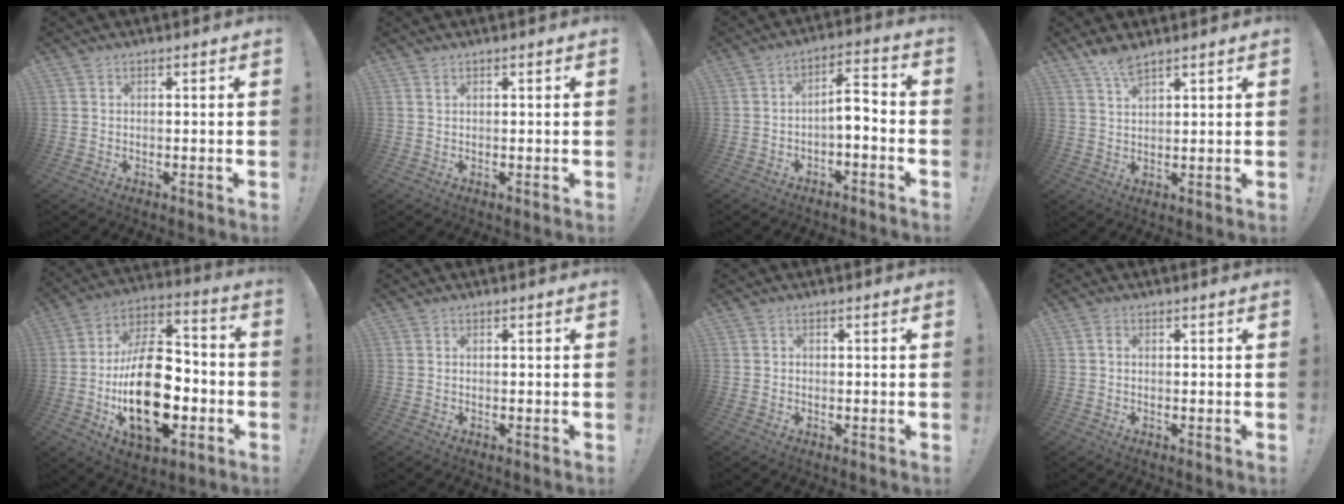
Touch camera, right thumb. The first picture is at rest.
{"total": 0.8, "force": [0.4, -0.3, 0.7], "torque": [-0.010, -0.002, 0.006]}
{"total": 6.5, "force": [-2.3, 2.5, 5.6], "torque": [-0.083, 0.006, -0.043]}
{"total": 4.8, "force": [3.8, 1.2, 2.6], "torque": [-0.049, -0.022, 0.068]}
{"total": 26.0, "force": [-5.6, 14.6, 20.8], "torque": [-0.378, 0.035, -0.086]}
{"total": 0.0}
{"total": 0.8, "force": [-0.2, 0.7, 0.1], "torque": [-0.002, 0.003, -0.004]}
{"total": 1.2, "force": [0.0, 0.9, 0.8], "torque": [-0.024, 0.007, 0.002]}